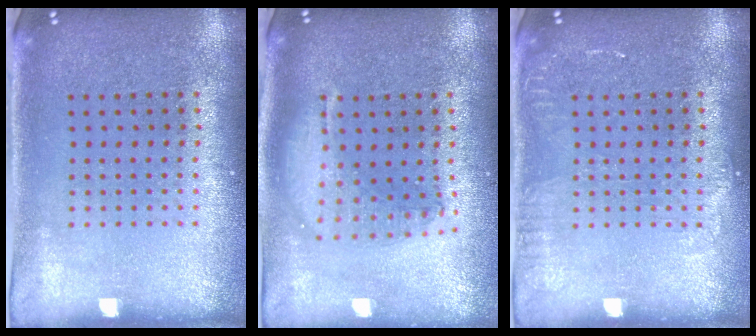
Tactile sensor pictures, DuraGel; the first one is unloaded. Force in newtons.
{"total": 1.8, "press": 1.5, "slide": 0.9}
{"total": 1.3, "press": 1.2, "slide": 0.2}